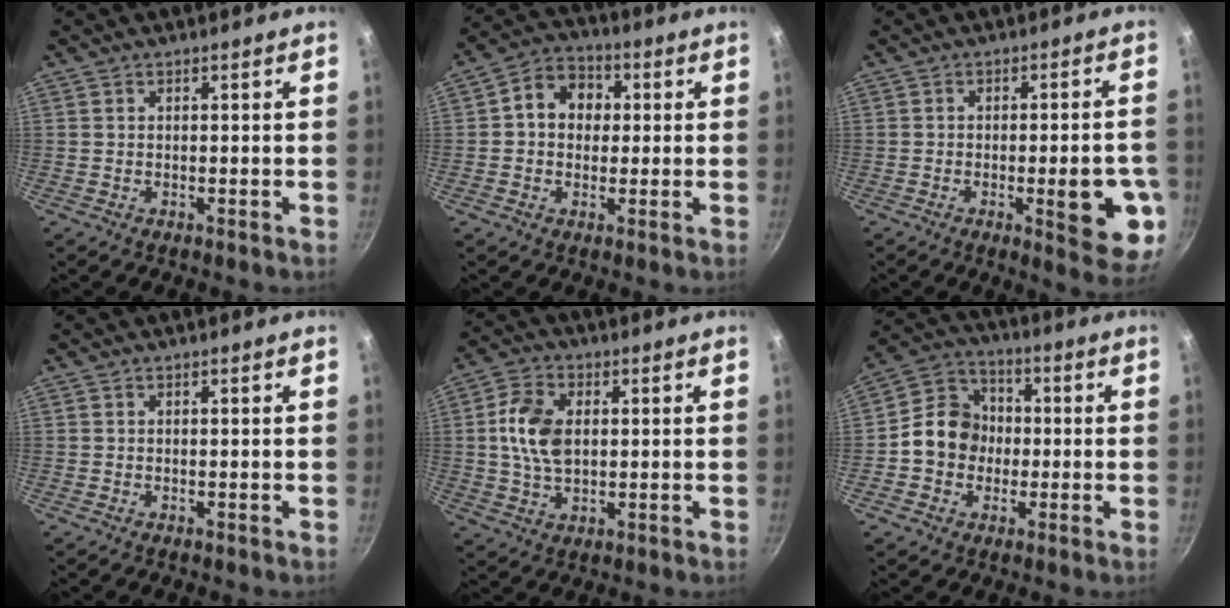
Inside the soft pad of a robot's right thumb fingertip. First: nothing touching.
{"total": 8.9, "force": [1.1, 7.3, 4.9], "torque": [-0.046, 0.018, 0.000]}
{"total": 12.4, "force": [-3.2, 3.6, 11.4], "torque": [-0.119, 0.007, -0.038]}
{"total": 0.0}
{"total": 9.7, "force": [1.1, 6.2, 7.4], "torque": [-0.130, 0.008, 0.016]}
{"total": 10.9, "force": [-1.0, 9.6, 5.2], "torque": [-0.053, 0.027, -0.038]}